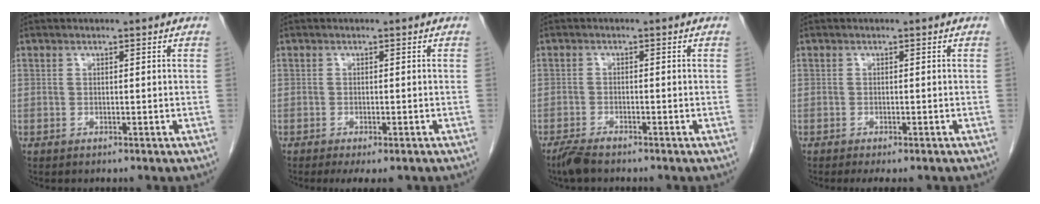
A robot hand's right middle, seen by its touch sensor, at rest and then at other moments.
{"total": 4.0, "force": [-2.9, 1.2, 2.5], "torque": [-0.030, -0.009, -0.041]}
{"total": 3.0, "force": [-2.5, 0.4, 1.5], "torque": [-0.035, -0.007, -0.047]}
{"total": 3.3, "force": [-2.7, 0.9, 1.8], "torque": [-0.019, -0.008, -0.036]}